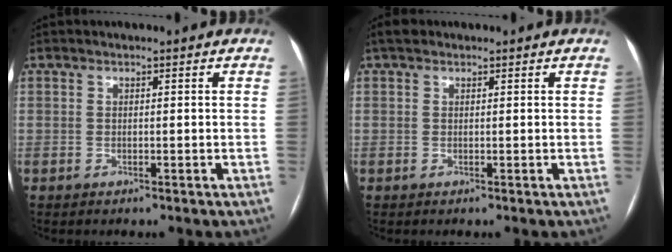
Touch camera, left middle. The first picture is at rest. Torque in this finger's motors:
{"motor_torque": [0.36, -0.33, 0.03, 0.01]}